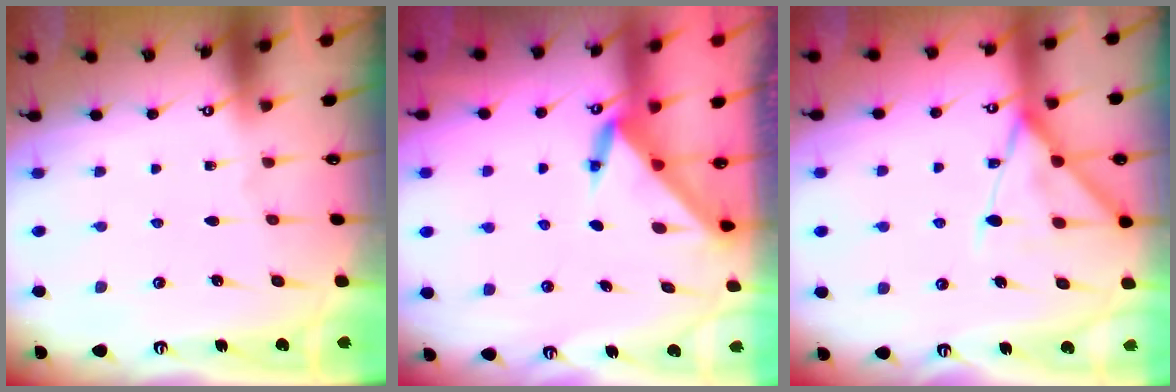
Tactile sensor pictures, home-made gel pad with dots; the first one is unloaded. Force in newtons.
{"total": 3.3, "press": 3.3, "slide": 0.2}
{"total": 13.5, "press": 13.5, "slide": 1.1}